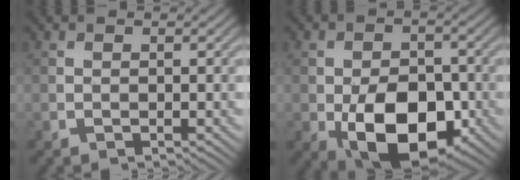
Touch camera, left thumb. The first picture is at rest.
{"total": 11.6, "force": [-3.8, 6.9, 8.5], "torque": [-0.150, -0.020, -0.059]}